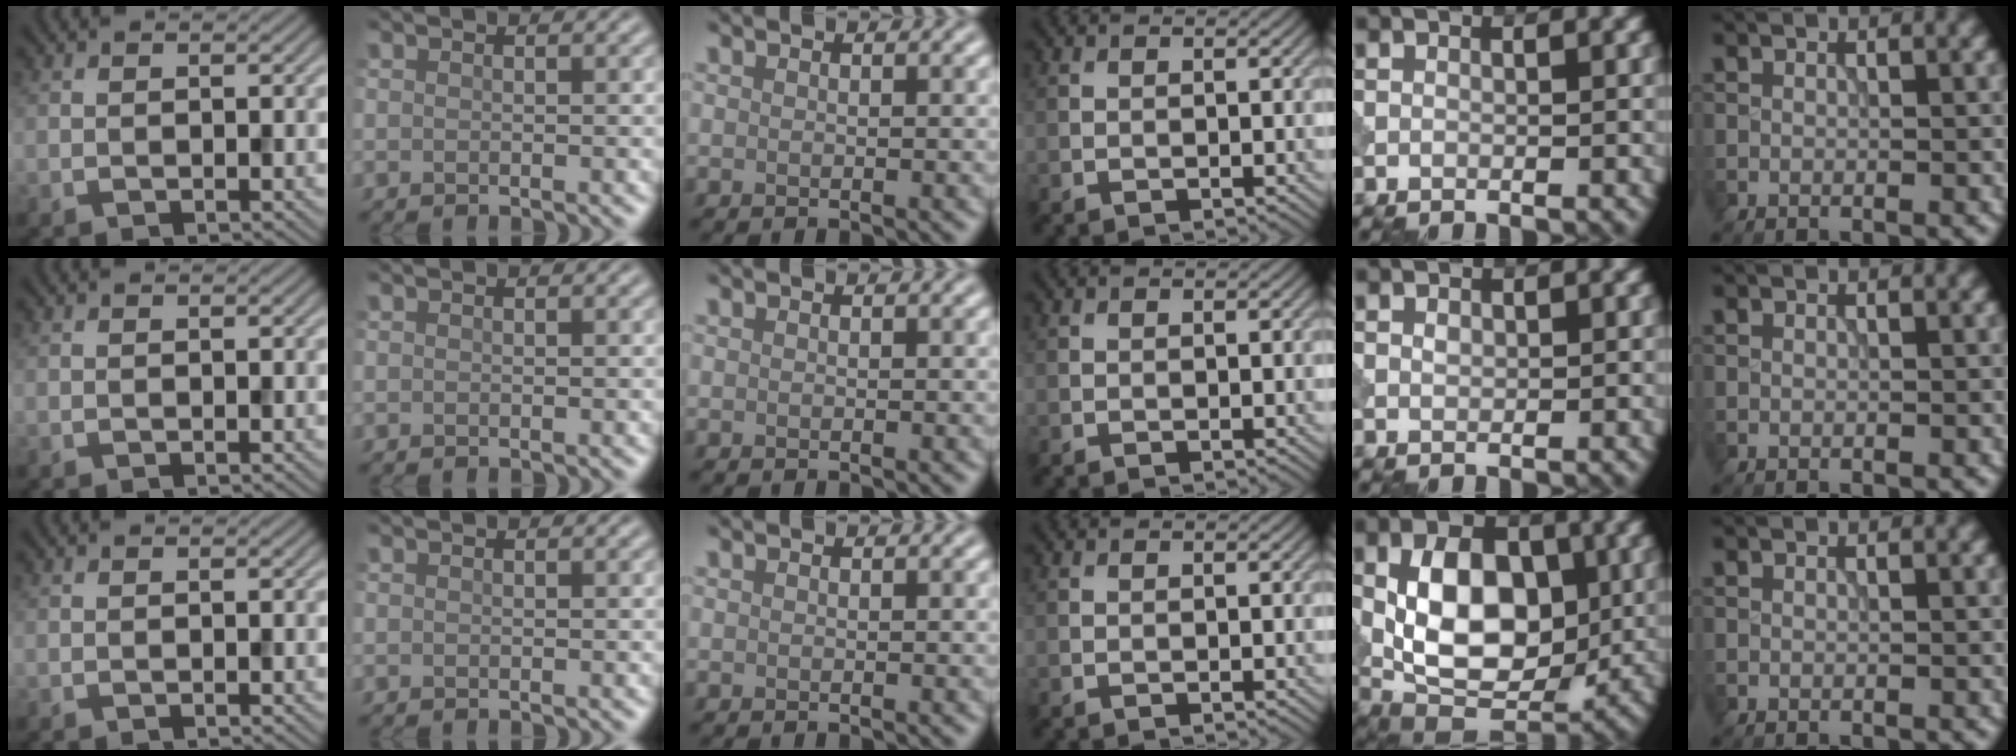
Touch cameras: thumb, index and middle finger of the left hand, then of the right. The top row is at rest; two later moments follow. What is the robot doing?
{"motion": "press", "object": "tv remote"}